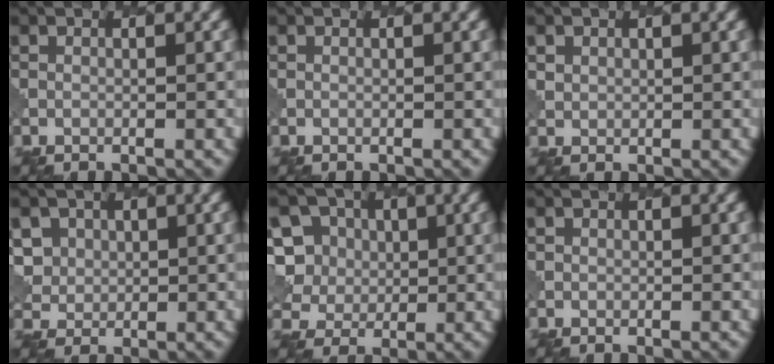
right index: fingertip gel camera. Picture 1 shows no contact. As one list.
[{"total": 0.0}, {"total": 1.3, "force": [0.9, 0.9, -0.2], "torque": [0.003, -0.002, 0.016]}, {"total": 5.4, "force": [2.5, 4.4, 1.9], "torque": [-0.053, 0.011, 0.041]}, {"total": 10.0, "force": [3.1, 8.5, 4.3], "torque": [-0.096, 0.030, 0.035]}, {"total": 0.9, "force": [0.4, 0.8, 0.2], "torque": [0.003, -0.003, 0.006]}]